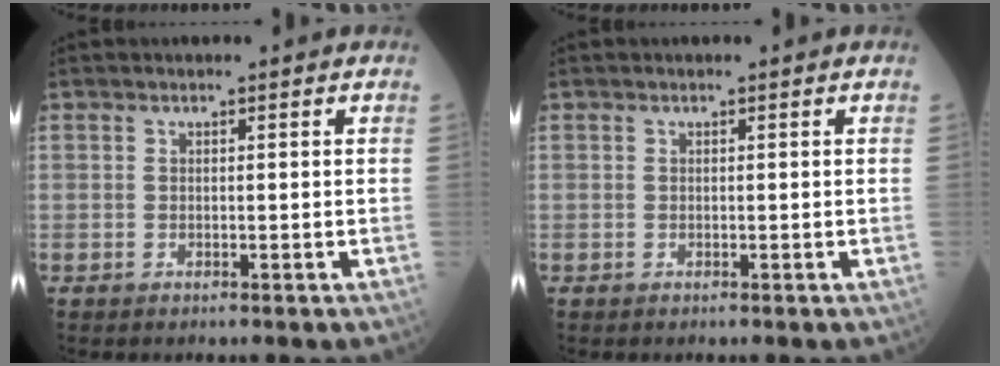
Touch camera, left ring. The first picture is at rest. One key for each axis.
{"total": 0.0}